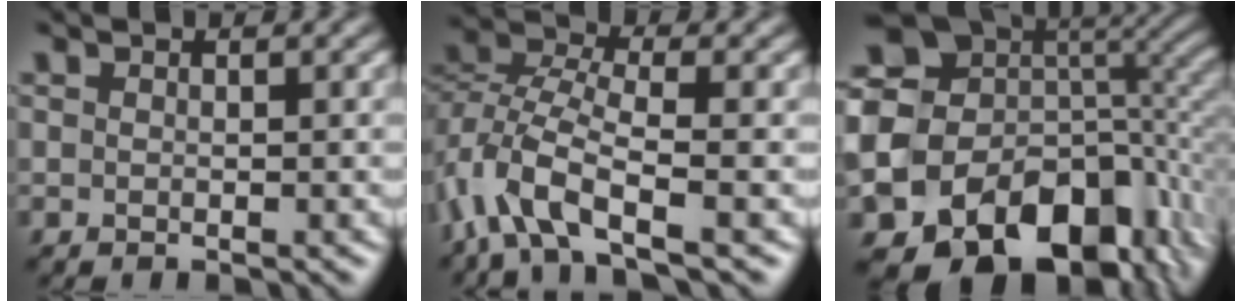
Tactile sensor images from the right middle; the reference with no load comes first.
{"total": 6.7, "force": [-3.7, 2.9, 4.9], "torque": [-0.108, 0.007, -0.086]}
{"total": 19.1, "force": [-7.5, 14.1, 10.6], "torque": [-0.183, -0.014, -0.088]}